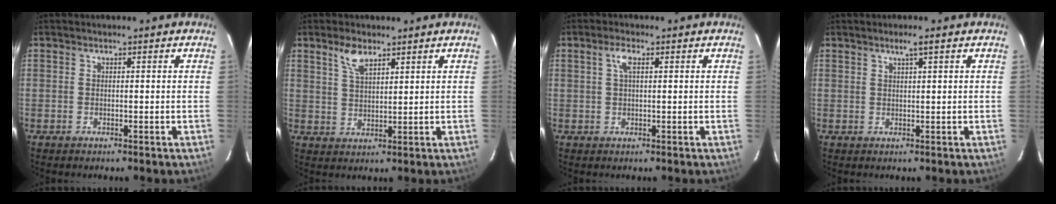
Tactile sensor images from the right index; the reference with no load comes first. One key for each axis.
{"total": 4.6, "fx": 3.2, "fy": 1.8, "fz": 2.8, "tx": -0.053, "ty": 0.003, "tz": 0.062}
{"total": 2.5, "fx": 0.9, "fy": 0.9, "fz": 2.1, "tx": -0.044, "ty": 0.007, "tz": 0.017}
{"total": 1.9, "fx": 1.2, "fy": -0.2, "fz": 1.5, "tx": -0.028, "ty": 0.003, "tz": 0.021}